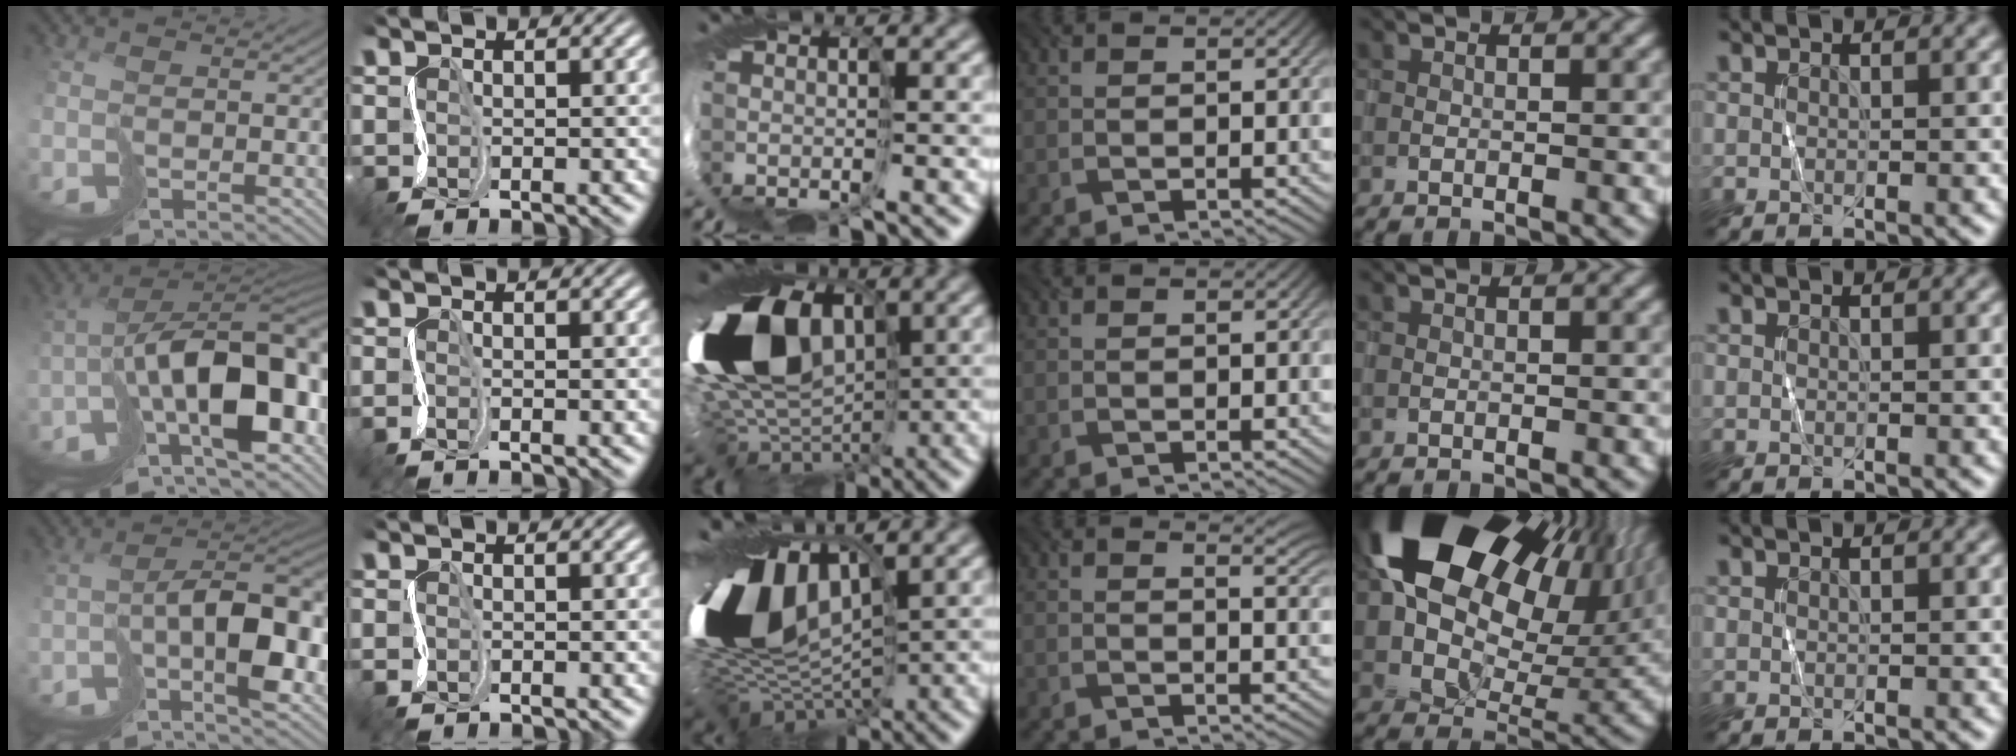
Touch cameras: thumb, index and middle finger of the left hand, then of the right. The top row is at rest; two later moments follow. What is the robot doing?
{"motion": "cut", "object": "wrapping paper"}